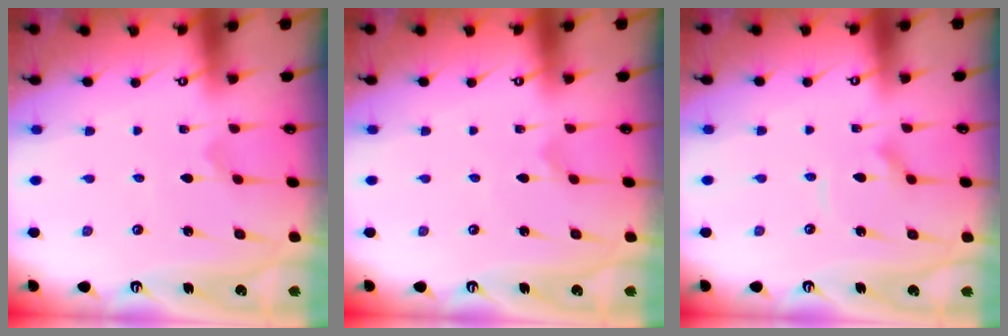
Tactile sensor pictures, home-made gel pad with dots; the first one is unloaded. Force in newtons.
{"total": 0.0}
{"total": 2.8, "press": 2.8, "slide": 0.4}